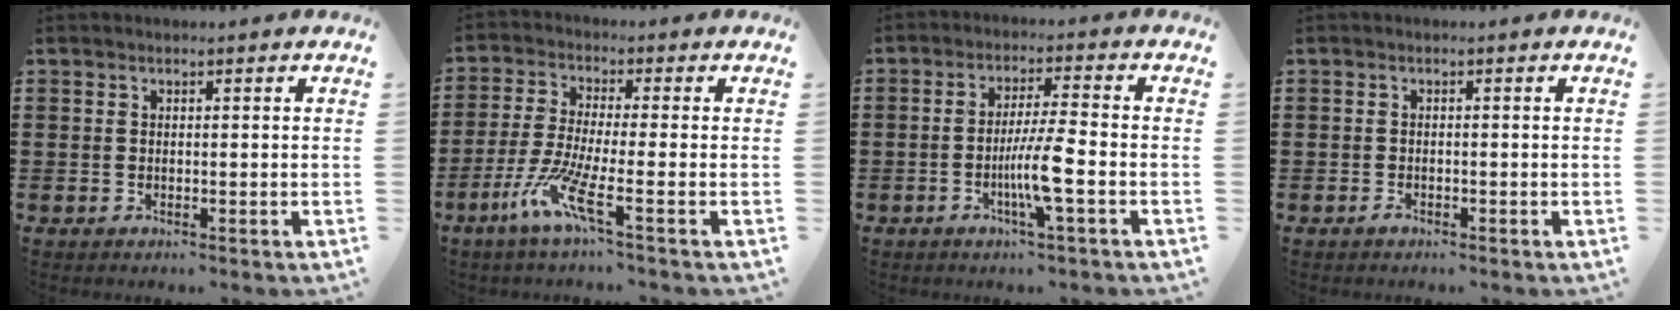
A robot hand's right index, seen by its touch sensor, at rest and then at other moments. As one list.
[{"total": 8.0, "force": [-3.9, 0.5, 7.0], "torque": [-0.165, -0.021, -0.077]}, {"total": 6.8, "force": [-2.2, 0.0, 6.5], "torque": [-0.121, -0.012, -0.044]}, {"total": 0.7, "force": [-0.5, 0.1, 0.5], "torque": [-0.012, -0.007, -0.008]}]